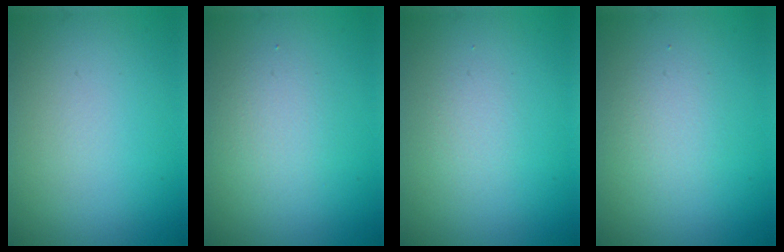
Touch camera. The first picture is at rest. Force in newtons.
{"total": 1.9, "press": 1.9, "slide": 0.0}
{"total": 1.1, "press": 1.1, "slide": 0.1}
{"total": 1.9, "press": 1.8, "slide": 0.2}